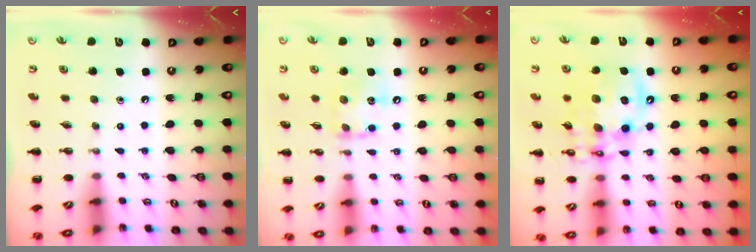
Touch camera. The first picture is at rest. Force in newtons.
{"total": 10.6, "press": 10.5, "slide": 1.0}
{"total": 16.2, "press": 15.8, "slide": 3.4}